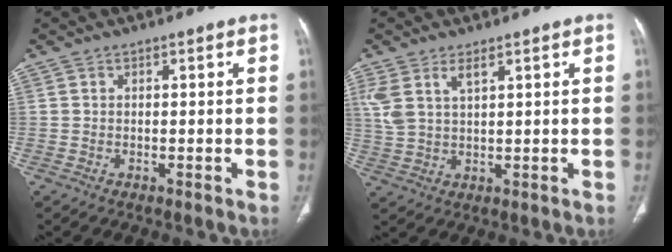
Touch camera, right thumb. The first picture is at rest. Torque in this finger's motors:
{"motor_torque": [0.12, 0.10, 0.72, 0.33, 0.22]}